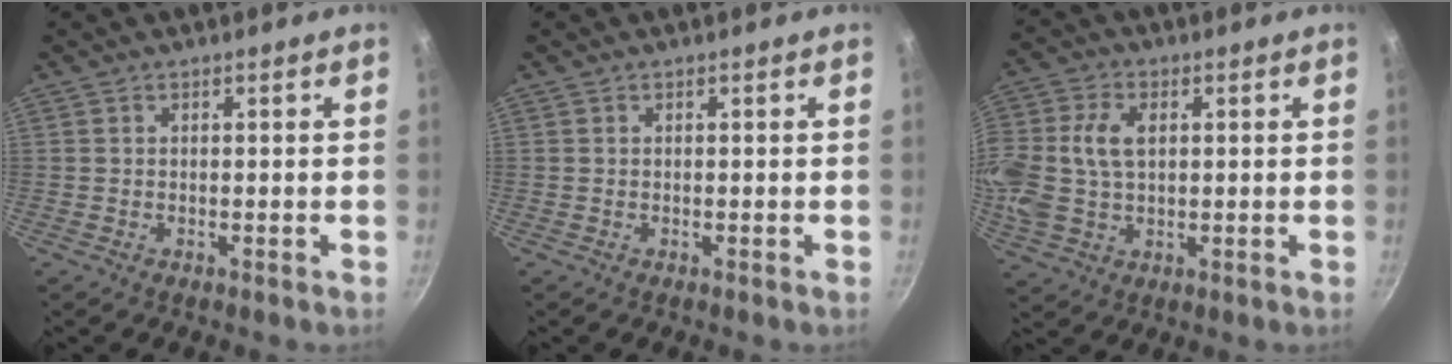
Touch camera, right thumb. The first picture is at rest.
{"total": 0.0}
{"total": 15.8, "force": [2.2, 11.1, 11.0], "torque": [-0.256, 0.027, 0.040]}